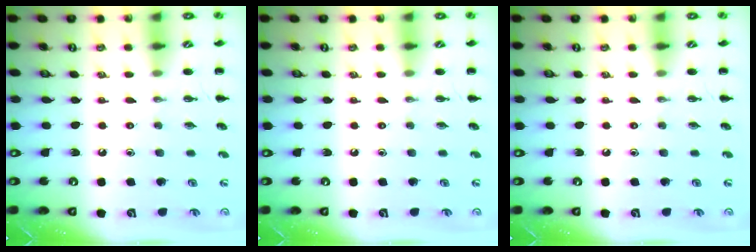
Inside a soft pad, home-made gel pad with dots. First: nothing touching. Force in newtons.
{"total": 0.0}
{"total": 0.0}